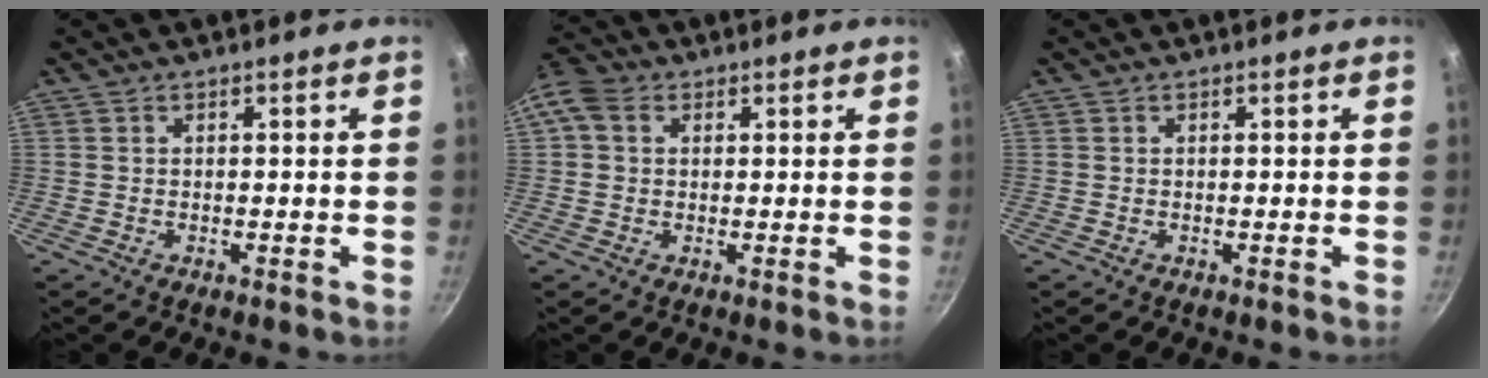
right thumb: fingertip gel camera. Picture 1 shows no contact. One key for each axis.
{"total": 7.7, "fx": 2.0, "fy": 6.1, "fz": 4.3, "tx": -0.094, "ty": 0.015, "tz": 0.023}
{"total": 0.0}